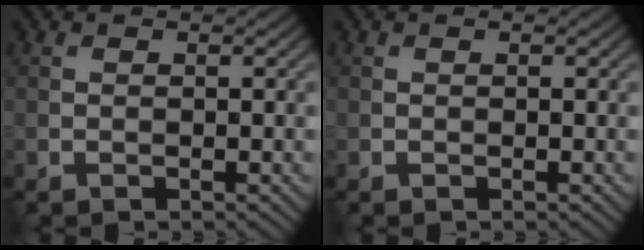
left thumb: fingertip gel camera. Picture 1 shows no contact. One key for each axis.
{"total": 0.0}